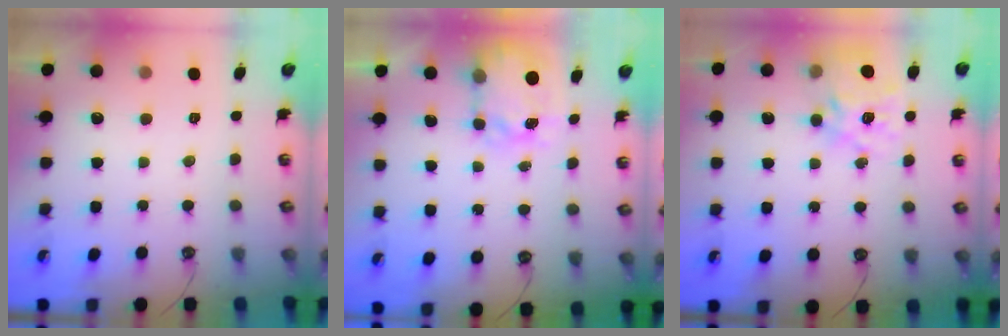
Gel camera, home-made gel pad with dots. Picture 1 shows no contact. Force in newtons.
{"total": 6.2, "press": 6.2, "slide": 0.6}
{"total": 17.0, "press": 17.0, "slide": 1.6}